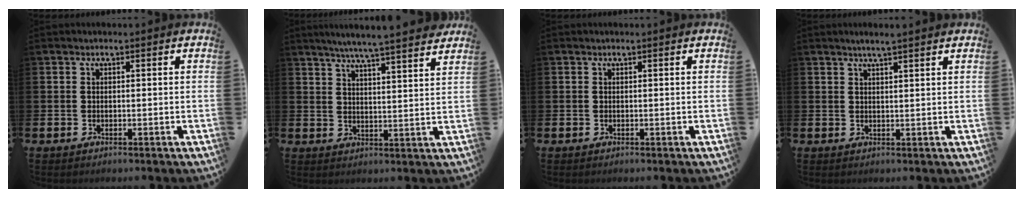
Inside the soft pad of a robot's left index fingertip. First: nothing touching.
{"total": 6.2, "force": [5.8, -0.5, 1.9], "torque": [-0.040, -0.039, 0.097]}
{"total": 0.0}
{"total": 2.5, "force": [2.3, -0.1, 1.1], "torque": [-0.022, -0.002, 0.041]}